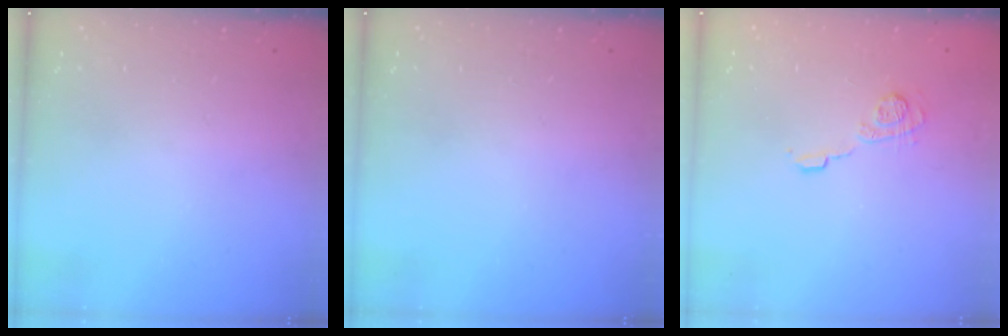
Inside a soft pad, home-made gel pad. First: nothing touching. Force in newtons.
{"total": 0.0}
{"total": 9.5, "press": 9.5, "slide": 0.8}